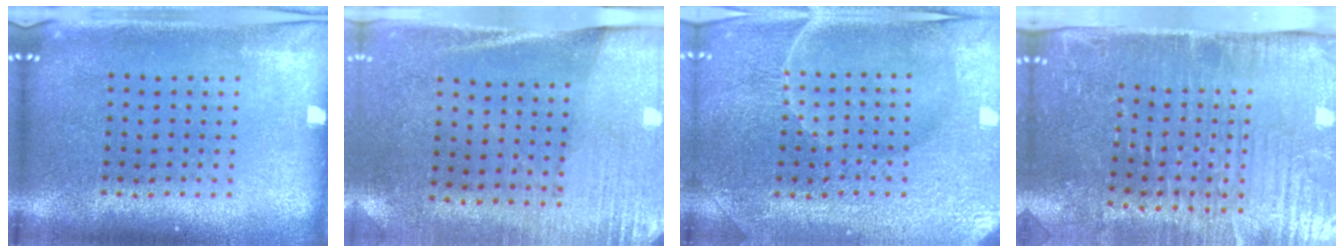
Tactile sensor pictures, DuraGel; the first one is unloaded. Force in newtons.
{"total": 2.7, "press": 2.4, "slide": 1.4}
{"total": 4.1, "press": 3.9, "slide": 1.1}
{"total": 5.0, "press": 4.3, "slide": 2.5}